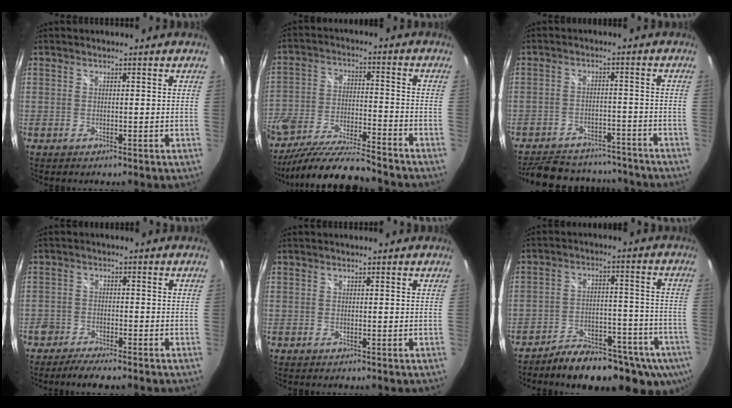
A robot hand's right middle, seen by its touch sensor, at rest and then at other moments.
{"total": 16.1, "force": [-13.7, 2.5, 8.1], "torque": [-0.166, -0.033, -0.239]}
{"total": 18.9, "force": [-16.1, 7.2, 6.8], "torque": [-0.152, 0.022, -0.207]}
{"total": 5.5, "force": [-4.7, 1.5, 2.4], "torque": [-0.070, -0.014, -0.088]}
{"total": 0.0}
{"total": 18.2, "force": [-12.6, 7.8, 10.5], "torque": [-0.166, -0.016, -0.161]}